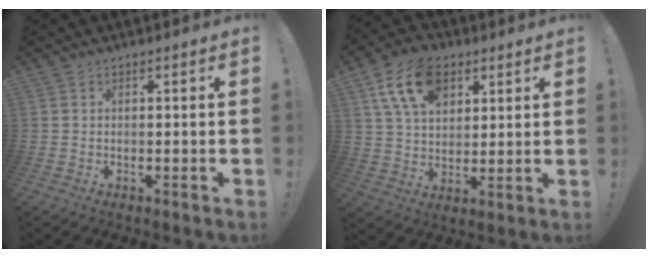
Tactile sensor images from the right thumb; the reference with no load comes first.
{"total": 15.3, "force": [7.4, 10.0, 8.9], "torque": [-0.145, -0.019, 0.142]}